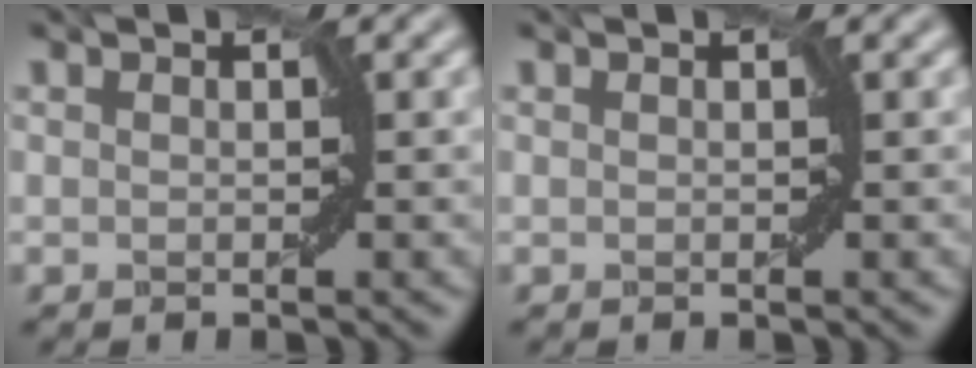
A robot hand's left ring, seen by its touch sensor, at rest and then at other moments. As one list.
[{"total": 0.0}]